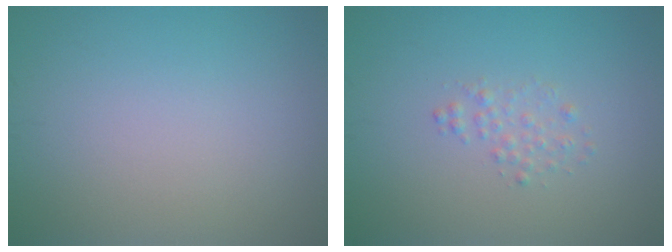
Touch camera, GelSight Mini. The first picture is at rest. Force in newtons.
{"total": 1.2, "press": 1.2, "slide": 0.0}